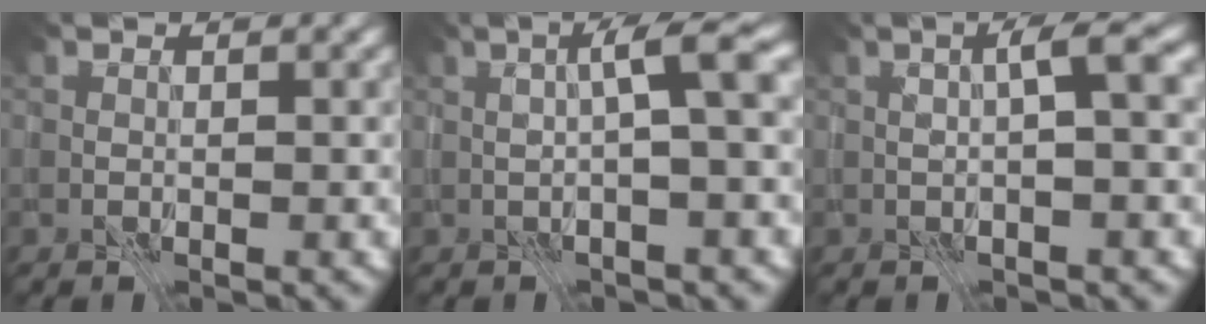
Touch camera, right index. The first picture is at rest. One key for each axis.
{"total": 3.4, "fx": 0.2, "fy": -0.1, "fz": 3.4, "tx": -0.054, "ty": 0.019, "tz": -0.002}
{"total": 2.5, "fx": 0.1, "fy": -0.1, "fz": 2.5, "tx": -0.040, "ty": 0.013, "tz": -0.002}